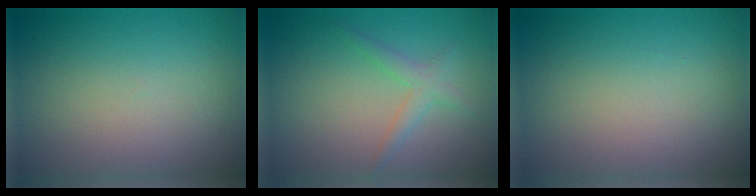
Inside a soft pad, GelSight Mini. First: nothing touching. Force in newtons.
{"total": 1.8, "press": 1.8, "slide": 0.1}
{"total": 0.0}